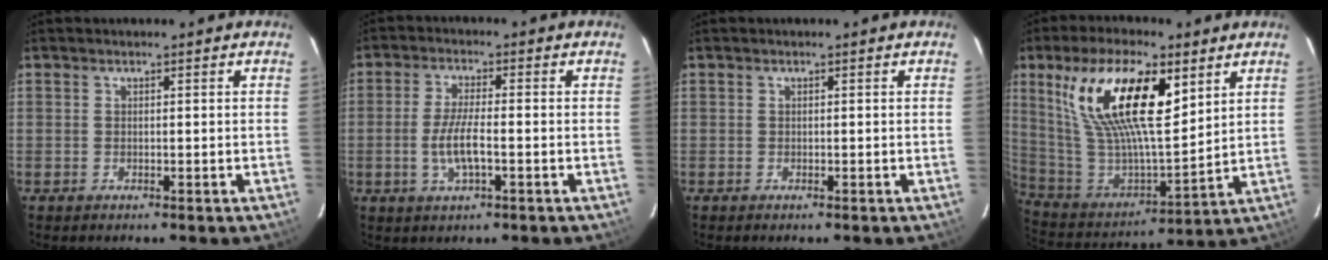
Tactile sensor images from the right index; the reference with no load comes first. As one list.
[{"total": 6.2, "force": [-1.7, 1.6, 5.8], "torque": [-0.118, -0.005, -0.032]}, {"total": 0.0}, {"total": 20.9, "force": [9.8, 7.5, 17.0], "torque": [-0.317, 0.009, 0.190]}]